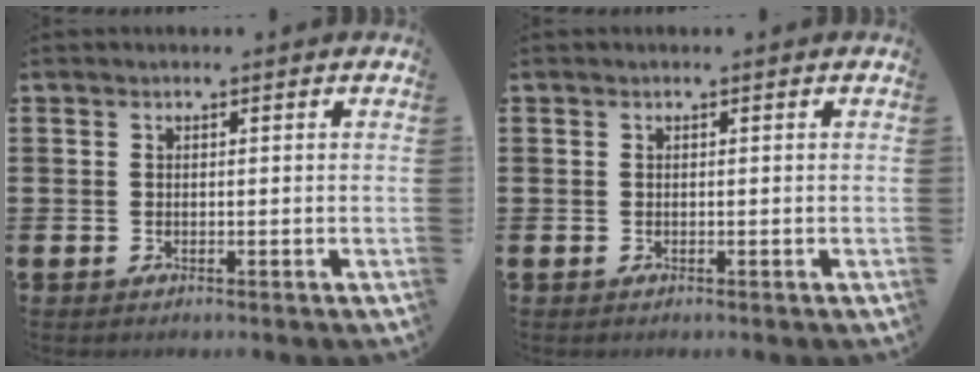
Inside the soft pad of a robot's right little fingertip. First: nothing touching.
{"total": 0.0}